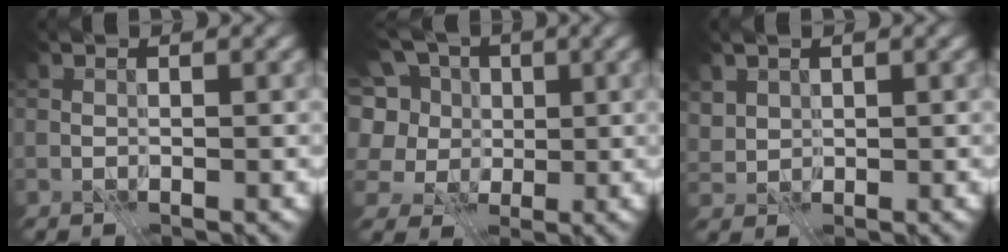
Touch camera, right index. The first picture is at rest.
{"total": 9.1, "force": [3.4, 6.9, 4.9], "torque": [-0.113, 0.029, 0.027]}
{"total": 1.7, "force": [1.3, 1.1, 0.4], "torque": [-0.017, -0.008, 0.039]}